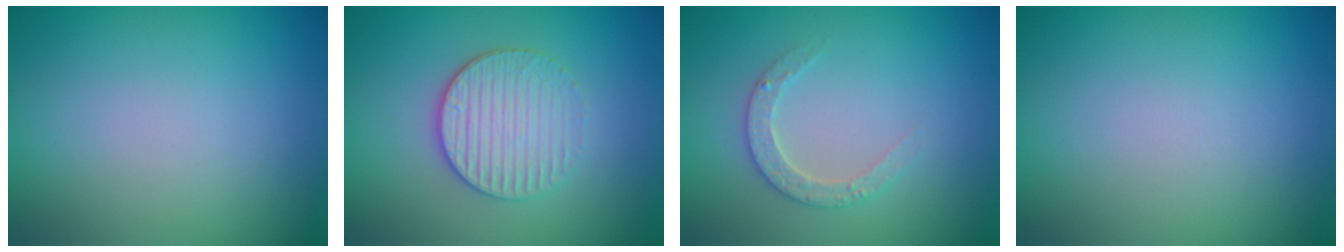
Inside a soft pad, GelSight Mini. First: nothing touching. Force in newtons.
{"total": 3.5, "press": 3.2, "slide": 1.4}
{"total": 2.4, "press": 2.3, "slide": 0.5}
{"total": 0.0}